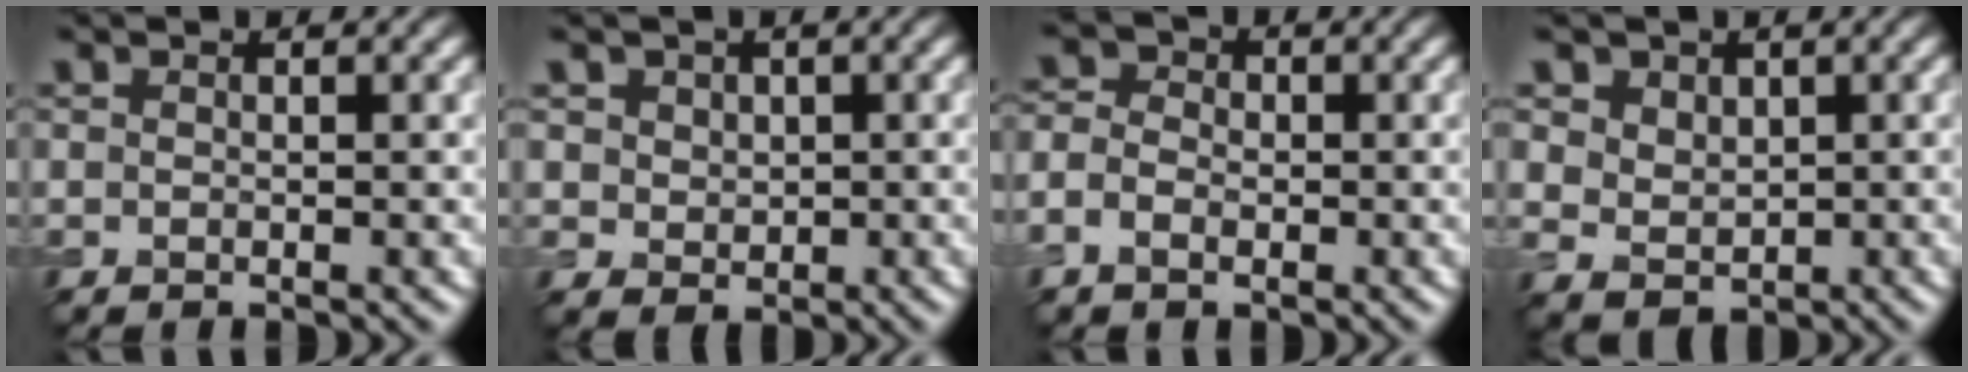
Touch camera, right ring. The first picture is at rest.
{"total": 3.0, "force": [1.1, 2.5, 1.2], "torque": [-0.029, 0.006, 0.022]}
{"total": 3.4, "force": [-1.1, 2.6, 1.8], "torque": [-0.024, 0.004, -0.028]}
{"total": 4.0, "force": [2.0, 3.0, 1.7], "torque": [-0.051, 0.000, 0.041]}